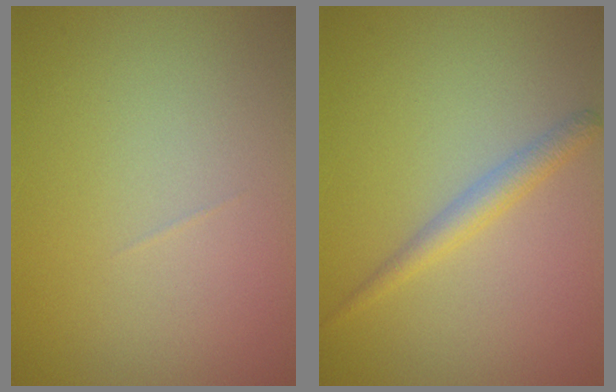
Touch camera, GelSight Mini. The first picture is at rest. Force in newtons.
{"total": 1.9, "press": 1.9, "slide": 0.1}